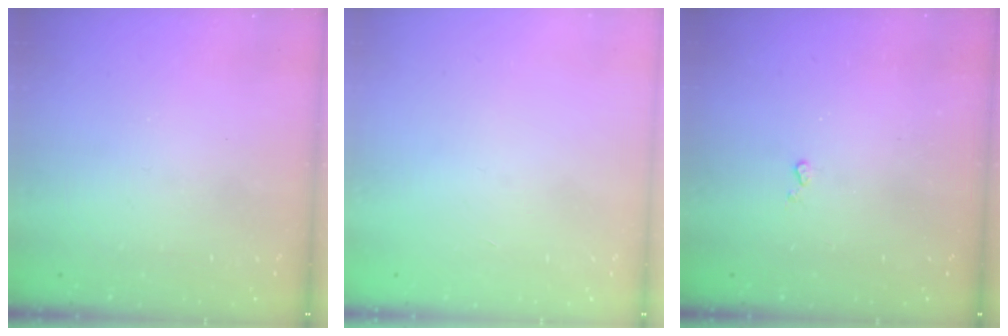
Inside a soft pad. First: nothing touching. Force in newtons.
{"total": 0.0}
{"total": 3.0, "press": 3.0, "slide": 0.5}